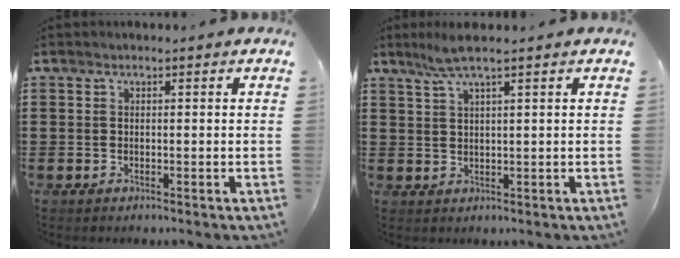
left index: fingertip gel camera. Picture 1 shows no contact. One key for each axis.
{"total": 3.5, "fx": 2.3, "fy": -0.2, "fz": 2.6, "tx": -0.056, "ty": 0.002, "tz": 0.043}